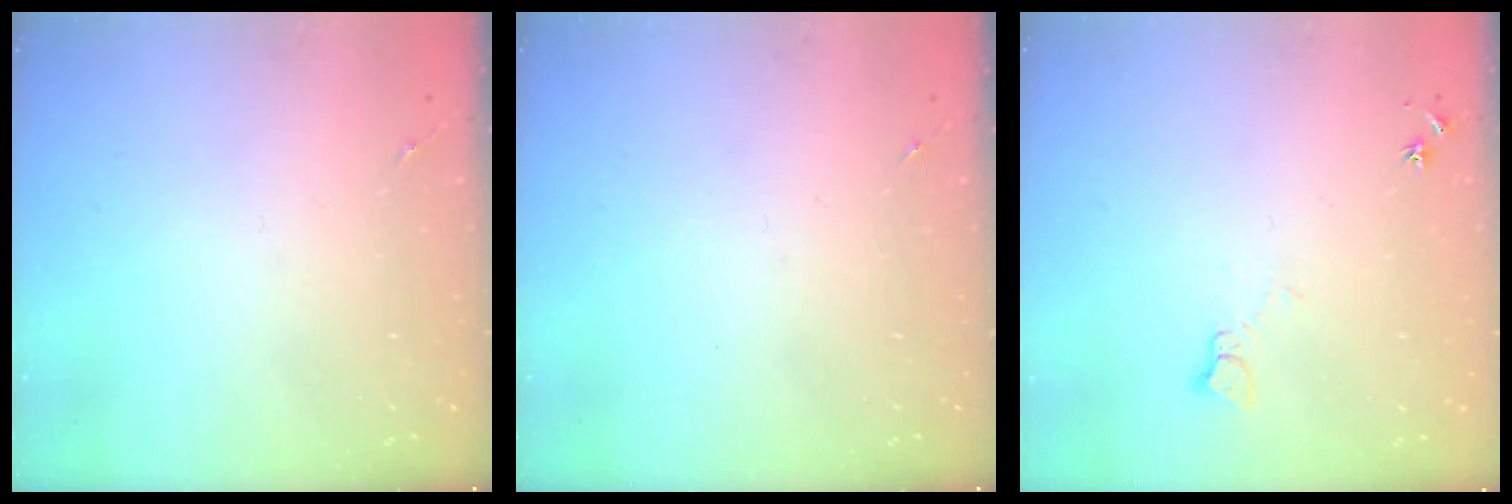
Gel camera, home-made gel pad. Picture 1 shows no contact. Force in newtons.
{"total": 0.0}
{"total": 5.4, "press": 5.3, "slide": 0.7}